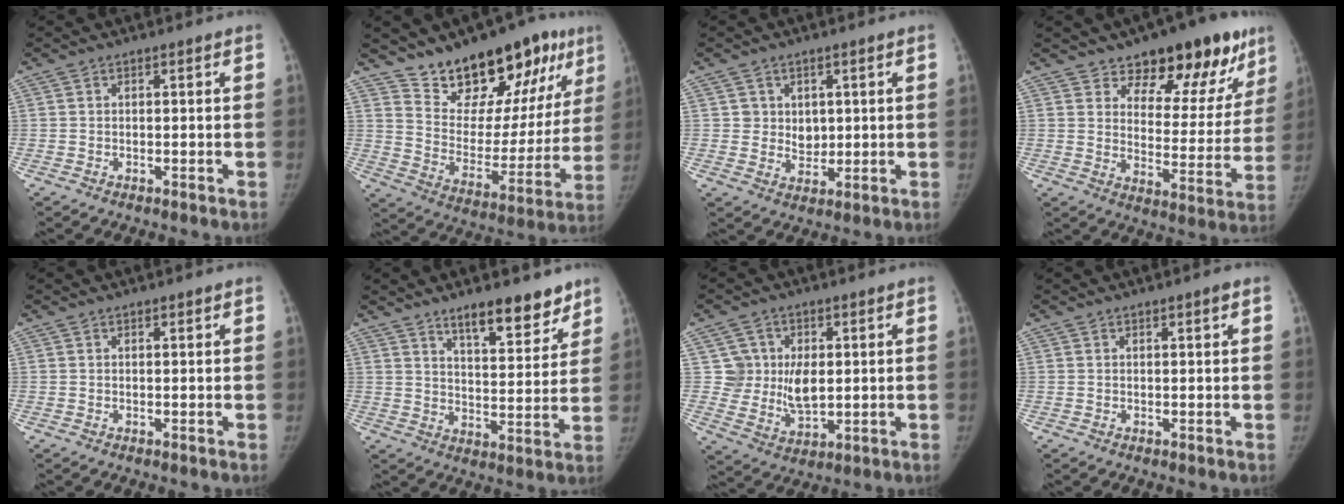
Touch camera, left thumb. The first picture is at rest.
{"total": 23.2, "force": [15.8, 10.8, 13.2], "torque": [-0.140, -0.081, 0.248]}
{"total": 4.3, "force": [1.2, 3.8, 1.7], "torque": [-0.003, -0.009, 0.024]}
{"total": 19.5, "force": [13.0, 9.6, 11.0], "torque": [-0.076, -0.076, 0.177]}
{"total": 0.8, "force": [0.6, 0.3, 0.5], "torque": [-0.004, -0.002, 0.009]}
{"total": 11.9, "force": [8.8, 4.0, 7.0], "torque": [-0.067, -0.062, 0.138]}
{"total": 8.5, "force": [1.5, 6.7, 5.0], "torque": [-0.053, -0.012, 0.038]}
{"total": 1.2, "force": [0.8, 0.2, 0.9], "torque": [-0.013, -0.003, 0.012]}